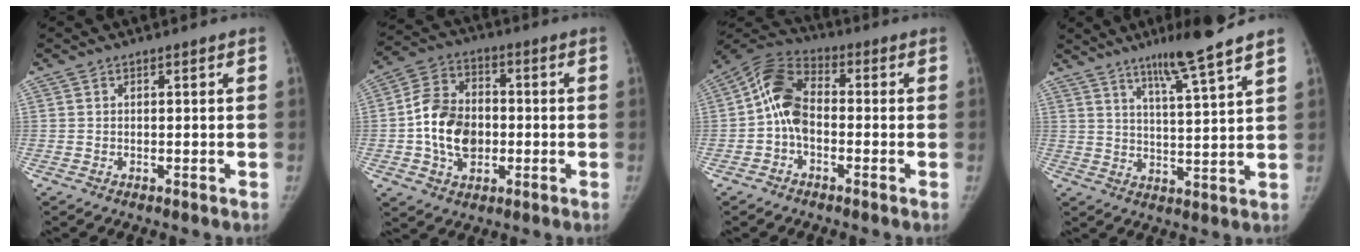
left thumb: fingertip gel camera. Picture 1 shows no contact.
{"total": 13.0, "force": [-1.5, 9.4, 8.8], "torque": [-0.139, 0.022, -0.031]}
{"total": 9.4, "force": [-1.2, 6.3, 7.0], "torque": [-0.123, 0.029, -0.039]}
{"total": 11.1, "force": [7.9, 0.0, 7.7], "torque": [-0.121, -0.047, 0.129]}